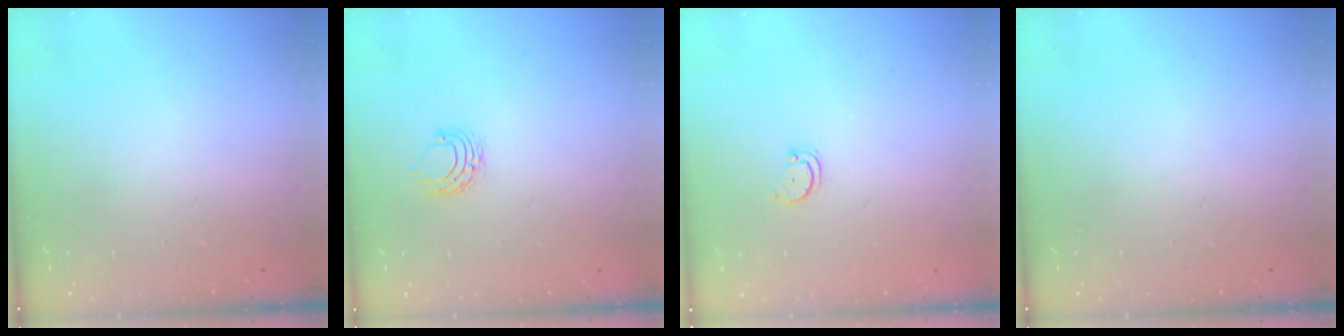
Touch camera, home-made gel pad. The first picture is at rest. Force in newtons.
{"total": 4.9, "press": 4.9, "slide": 0.4}
{"total": 2.5, "press": 2.4, "slide": 0.5}
{"total": 0.0}